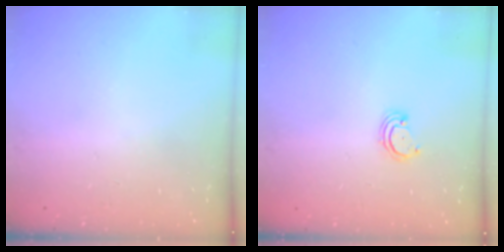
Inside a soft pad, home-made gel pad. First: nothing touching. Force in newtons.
{"total": 2.3, "press": 2.2, "slide": 0.2}